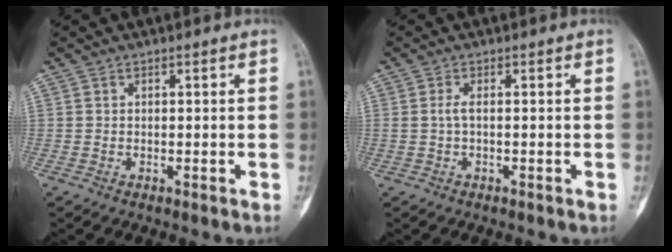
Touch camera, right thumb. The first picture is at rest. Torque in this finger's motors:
{"motor_torque": [0.05, 0.09, 0.19, 0.15, 0.03]}